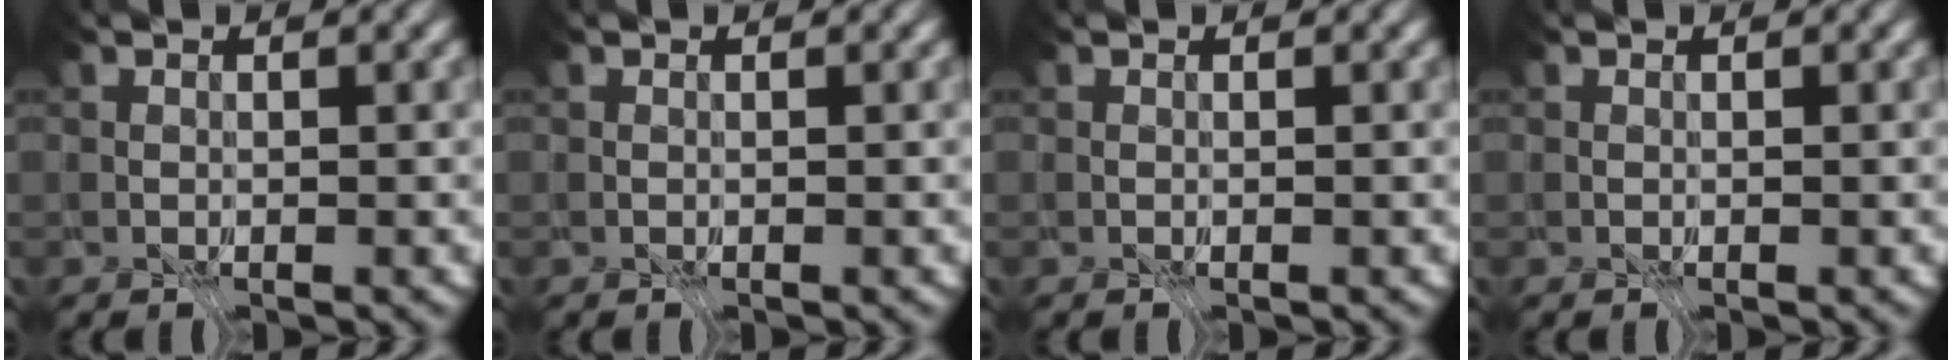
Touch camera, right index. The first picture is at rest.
{"total": 0.0}
{"total": 0.0}
{"total": 0.0}